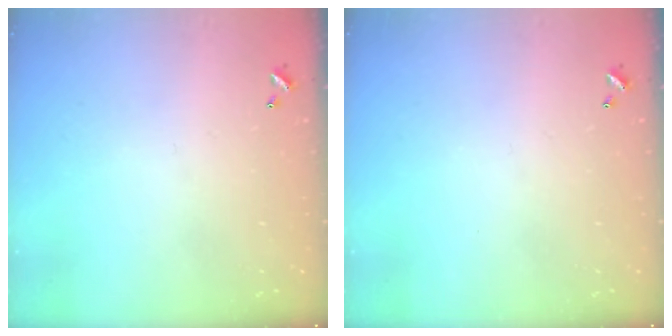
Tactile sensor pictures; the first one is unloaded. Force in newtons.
{"total": 0.0}